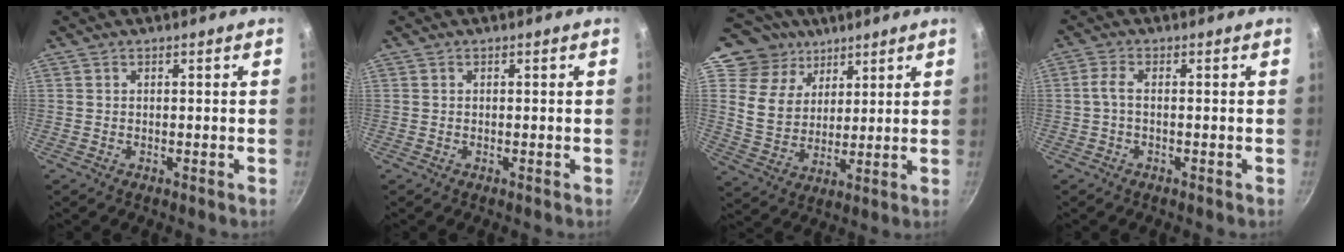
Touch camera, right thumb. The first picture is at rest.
{"total": 0.0}
{"total": 13.6, "force": [7.6, 10.1, 5.0], "torque": [-0.064, -0.025, 0.139]}
{"total": 0.8, "force": [-0.1, 0.5, 0.6], "torque": [-0.012, 0.004, -0.004]}